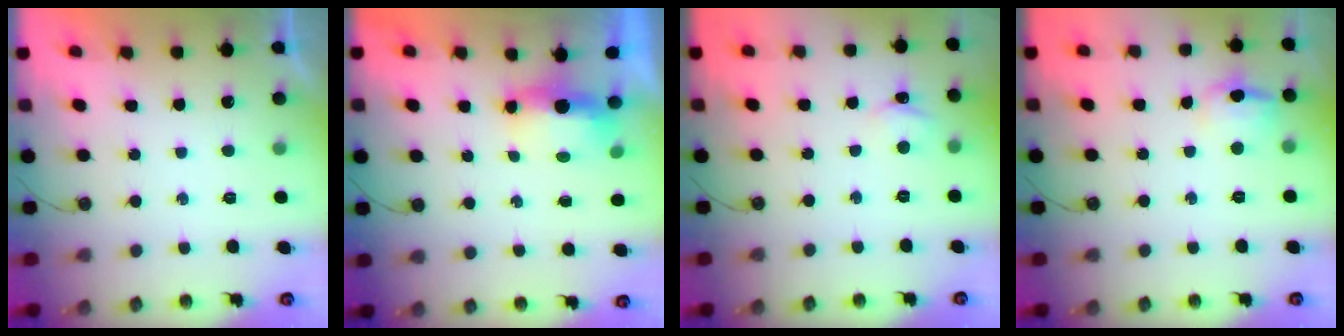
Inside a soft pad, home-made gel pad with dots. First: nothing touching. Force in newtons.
{"total": 5.6, "press": 5.6, "slide": 0.9}
{"total": 4.0, "press": 4.0, "slide": 0.5}
{"total": 9.3, "press": 9.2, "slide": 1.4}